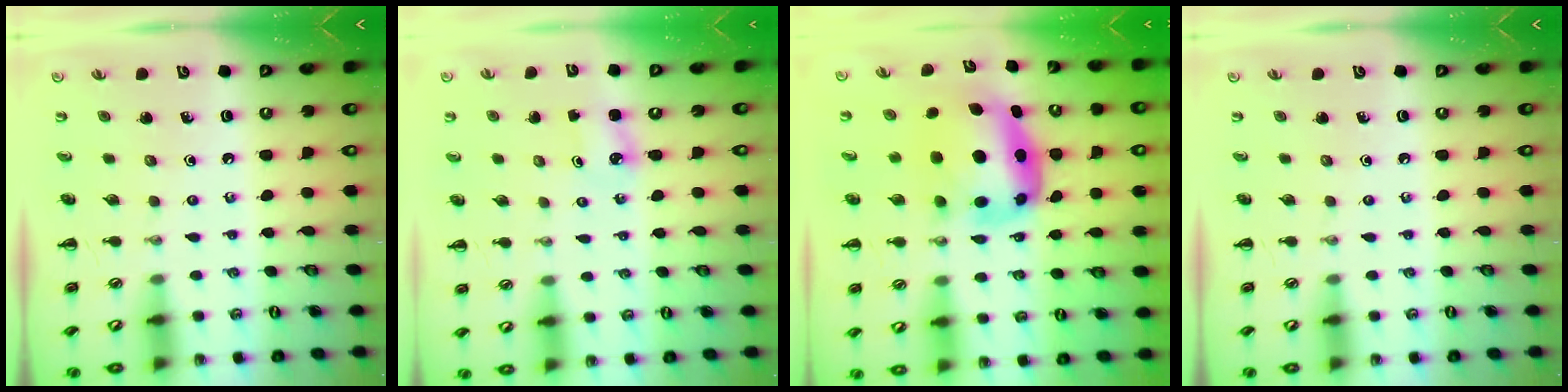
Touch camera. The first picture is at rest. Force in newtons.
{"total": 1.9, "press": 1.8, "slide": 0.3}
{"total": 7.3, "press": 7.1, "slide": 1.9}
{"total": 0.0}